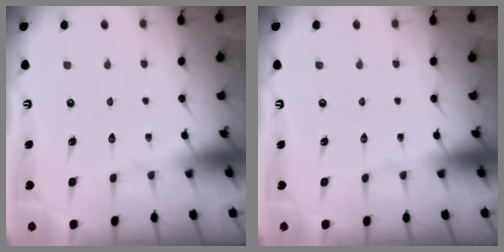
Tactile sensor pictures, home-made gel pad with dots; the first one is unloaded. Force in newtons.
{"total": 0.0}